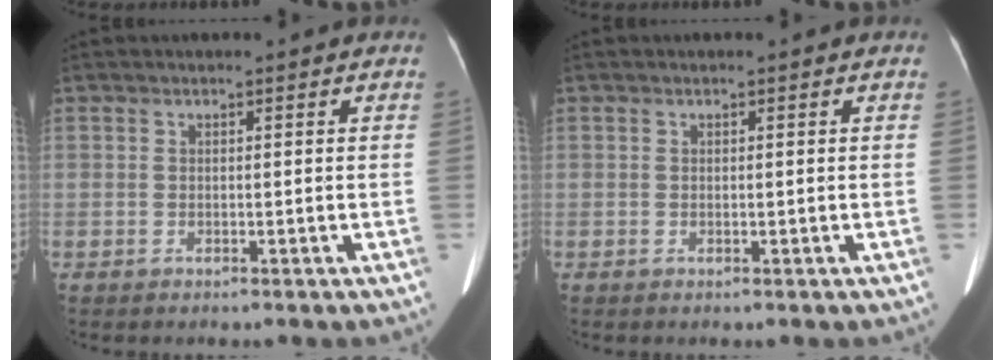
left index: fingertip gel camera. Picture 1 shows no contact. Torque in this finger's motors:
{"motor_torque": [-0.27, -0.09, -0.01, -0.01]}